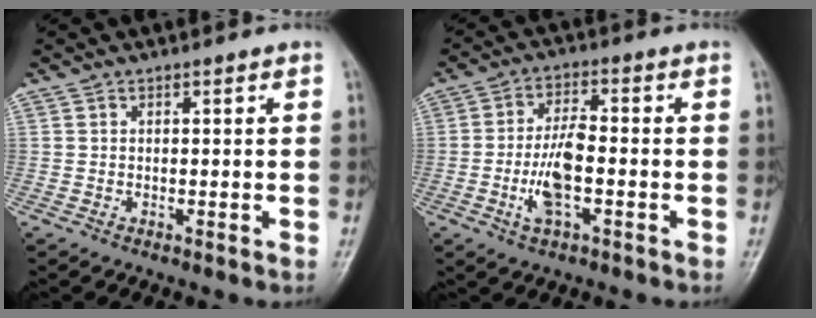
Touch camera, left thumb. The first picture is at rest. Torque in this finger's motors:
{"motor_torque": [1.28, 3.27, 1.51, -0.05, 0.43]}